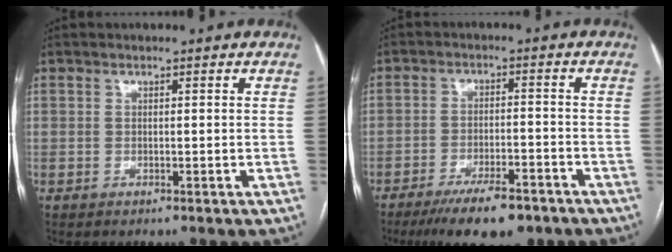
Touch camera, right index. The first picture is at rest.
{"total": 10.2, "force": [-7.5, 3.0, 6.2], "torque": [-0.097, -0.010, -0.123]}